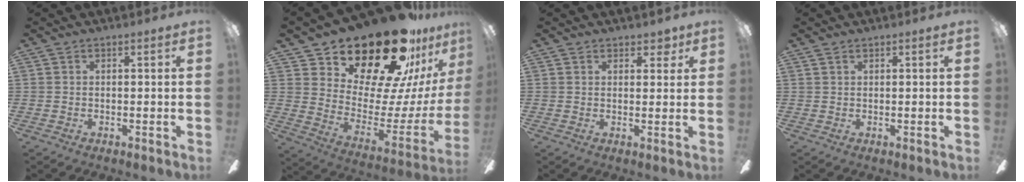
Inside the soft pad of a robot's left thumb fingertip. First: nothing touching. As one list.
[{"total": 28.1, "force": [22.4, 9.8, 13.9], "torque": [-0.212, -0.169, 0.399]}, {"total": 3.3, "force": [2.4, 1.9, 1.3], "torque": [-0.012, -0.001, 0.041]}, {"total": 0.9, "force": [0.7, 0.4, 0.3], "torque": [-0.007, 0.001, 0.013]}]